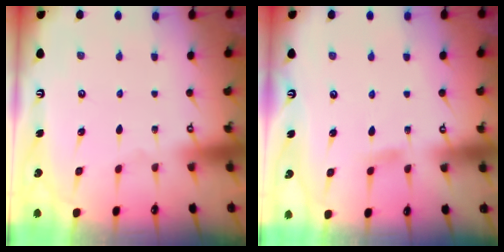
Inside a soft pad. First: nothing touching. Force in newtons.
{"total": 4.7, "press": 4.6, "slide": 0.6}